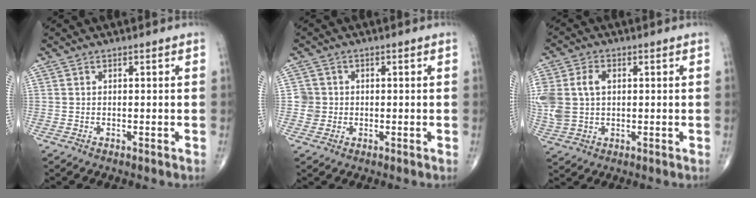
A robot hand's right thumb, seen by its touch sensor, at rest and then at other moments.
{"total": 3.0, "force": [-0.1, 3.0, 0.2], "torque": [0.022, 0.008, -0.004]}
{"total": 10.4, "force": [1.3, 7.4, 7.2], "torque": [-0.171, 0.010, 0.032]}